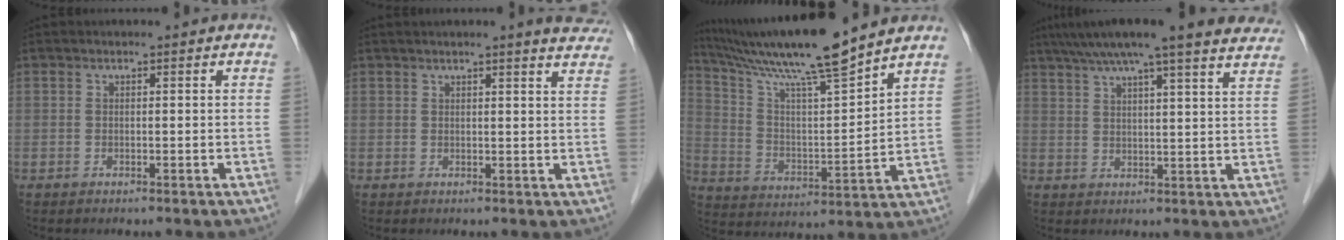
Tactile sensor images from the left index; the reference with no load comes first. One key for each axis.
{"total": 7.4, "fx": 6.5, "fy": 0.3, "fz": 3.5, "tx": -0.033, "ty": -0.006, "tz": 0.054}
{"total": 16.2, "fx": 13.7, "fy": -1.2, "fz": 8.5, "tx": -0.157, "ty": 0.006, "tz": 0.243}
{"total": 21.7, "fx": 18.6, "fy": 1.2, "fz": 11.1, "tx": -0.176, "ty": 0.017, "tz": 0.234}